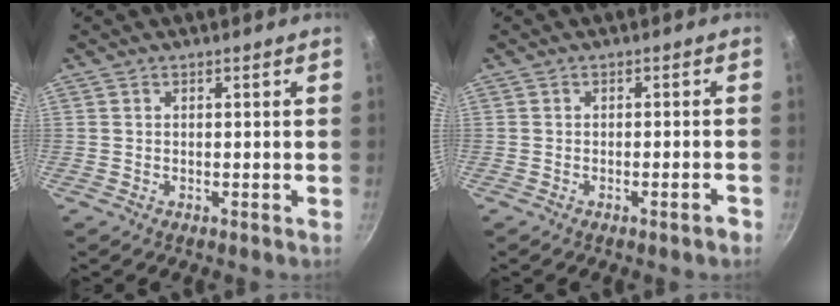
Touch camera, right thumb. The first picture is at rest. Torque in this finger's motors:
{"motor_torque": [-0.37, -0.28, -0.12, -0.20, 0.00]}